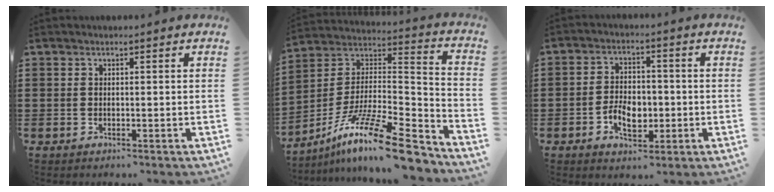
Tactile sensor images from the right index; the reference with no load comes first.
{"total": 16.2, "force": [-11.8, 2.4, 10.9], "torque": [-0.193, 0.032, -0.213]}
{"total": 5.5, "force": [-1.7, 3.4, 3.9], "torque": [-0.062, 0.001, -0.034]}